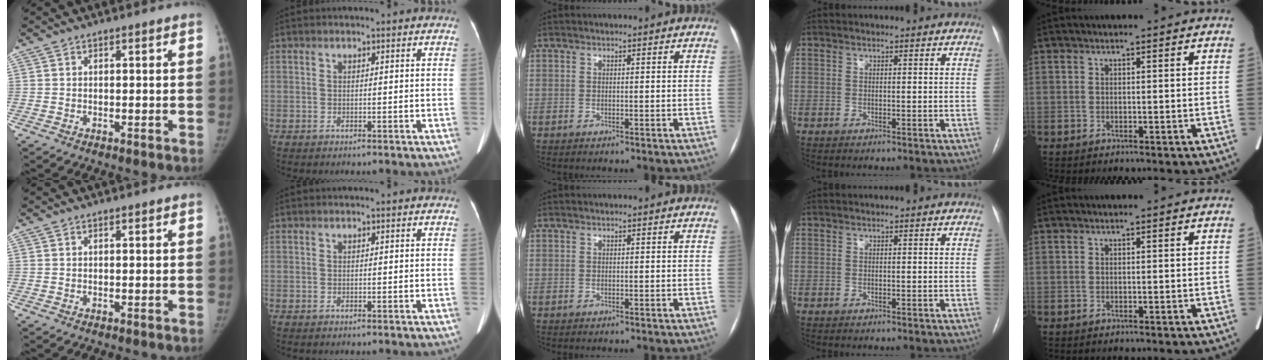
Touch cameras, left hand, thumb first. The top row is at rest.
{}